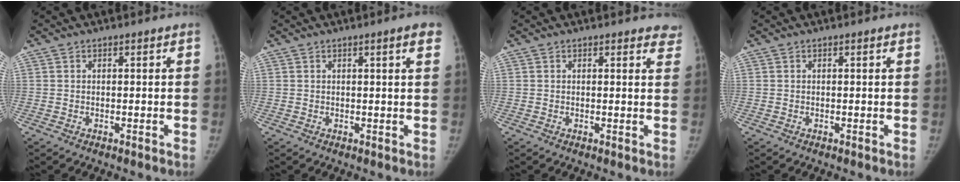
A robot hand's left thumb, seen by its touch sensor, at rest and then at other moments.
{"total": 3.0, "force": [1.6, 0.3, 2.5], "torque": [-0.030, -0.003, 0.018]}
{"total": 3.5, "force": [3.1, 1.3, 0.9], "torque": [0.018, -0.014, 0.016]}
{"total": 0.0}